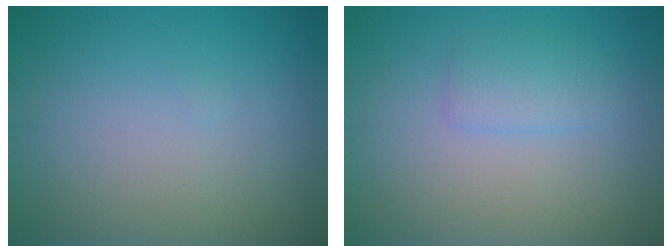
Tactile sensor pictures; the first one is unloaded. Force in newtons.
{"total": 1.7, "press": 1.7, "slide": 0.2}